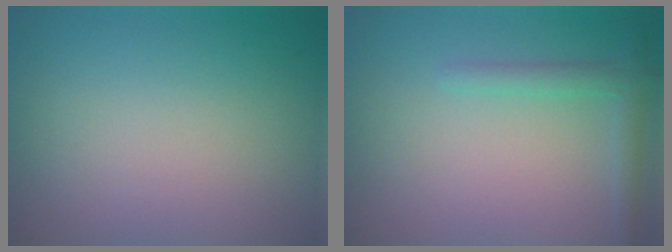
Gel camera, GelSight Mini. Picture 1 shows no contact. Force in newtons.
{"total": 1.9, "press": 1.8, "slide": 0.2}